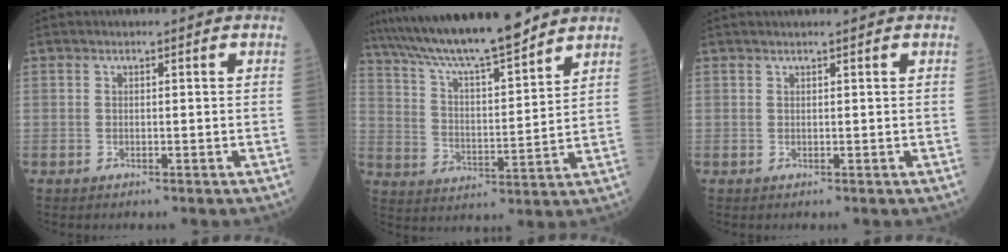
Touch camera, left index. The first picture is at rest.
{"total": 16.3, "force": [14.1, 0.9, 8.2], "torque": [-0.144, 0.007, 0.242]}
{"total": 1.6, "force": [1.4, 0.0, 0.8], "torque": [-0.003, 0.012, 0.021]}